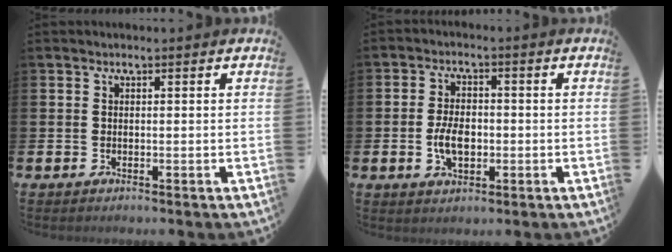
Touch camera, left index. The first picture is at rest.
{"total": 4.7, "force": [-0.9, 2.8, 3.7], "torque": [-0.061, -0.003, -0.020]}